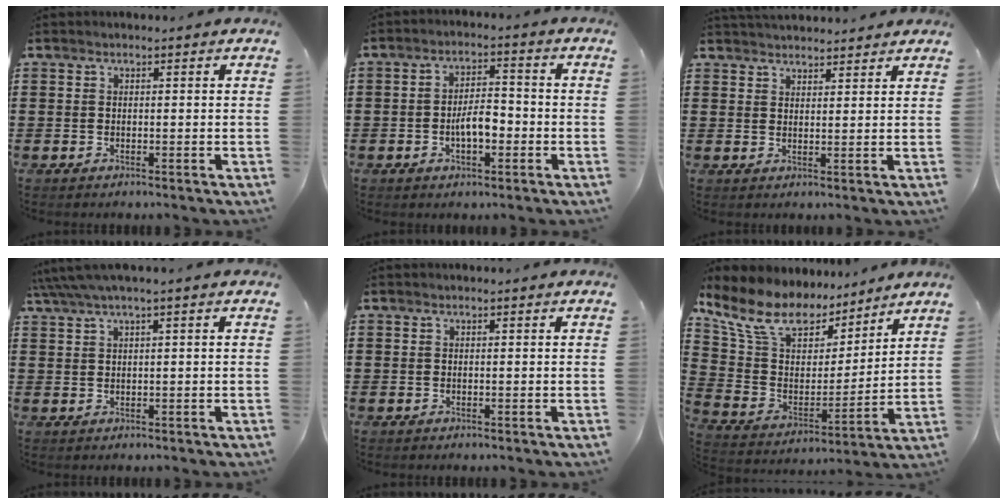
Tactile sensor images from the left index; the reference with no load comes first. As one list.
[{"total": 4.9, "force": [-1.4, 2.0, 4.2], "torque": [-0.081, 0.008, -0.029]}, {"total": 2.6, "force": [2.6, 0.2, -0.2], "torque": [-0.004, -0.006, 0.051]}, {"total": 2.1, "force": [0.9, 0.0, 1.9], "torque": [-0.037, -0.001, 0.016]}, {"total": 0.0}, {"total": 12.1, "force": [9.5, 5.5, 5.0], "torque": [-0.147, -0.048, 0.172]}]